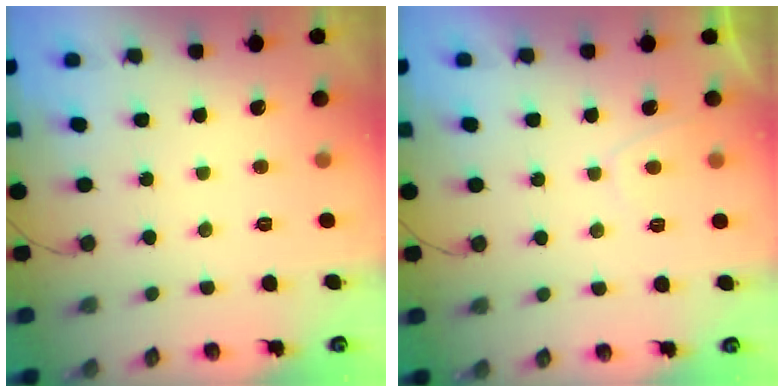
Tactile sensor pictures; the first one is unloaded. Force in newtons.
{"total": 1.9, "press": 1.9, "slide": 0.6}